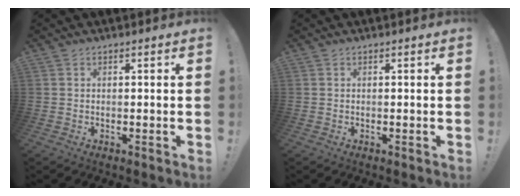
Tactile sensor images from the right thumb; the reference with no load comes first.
{"total": 0.0}